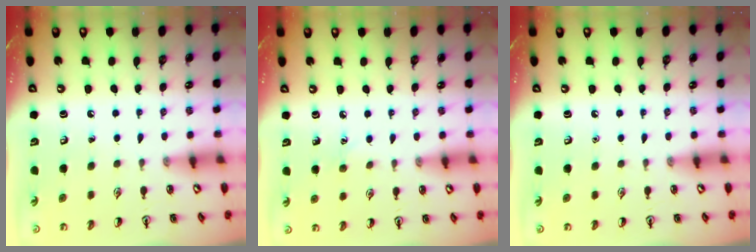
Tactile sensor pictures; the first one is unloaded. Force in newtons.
{"total": 3.9, "press": 3.7, "slide": 1.2}
{"total": 0.0}